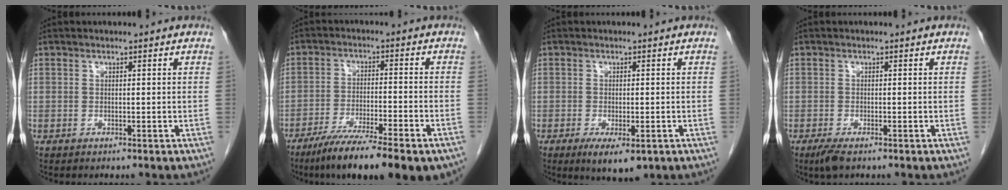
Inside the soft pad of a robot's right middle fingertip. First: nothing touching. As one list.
[{"total": 15.4, "force": [-11.1, 1.9, 10.5], "torque": [-0.137, -0.030, -0.175]}, {"total": 5.5, "force": [-2.8, 1.9, 4.3], "torque": [-0.063, -0.012, -0.034]}, {"total": 2.4, "force": [-1.6, 0.6, 1.7], "torque": [-0.038, -0.007, -0.028]}]